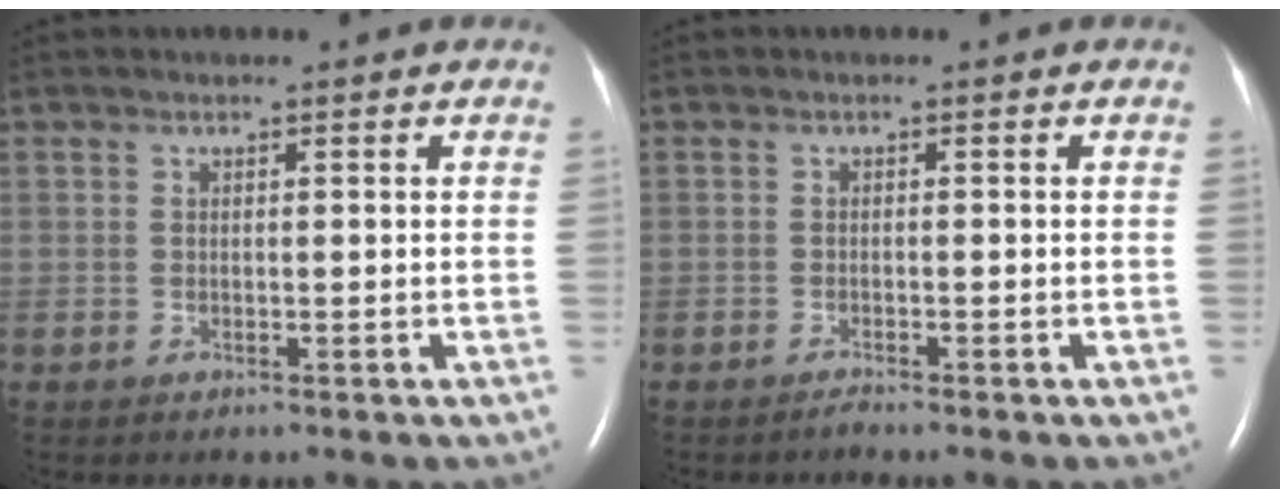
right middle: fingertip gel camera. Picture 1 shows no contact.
{"total": 0.7, "force": [-0.6, -0.2, 0.2], "torque": [-0.007, -0.002, -0.011]}